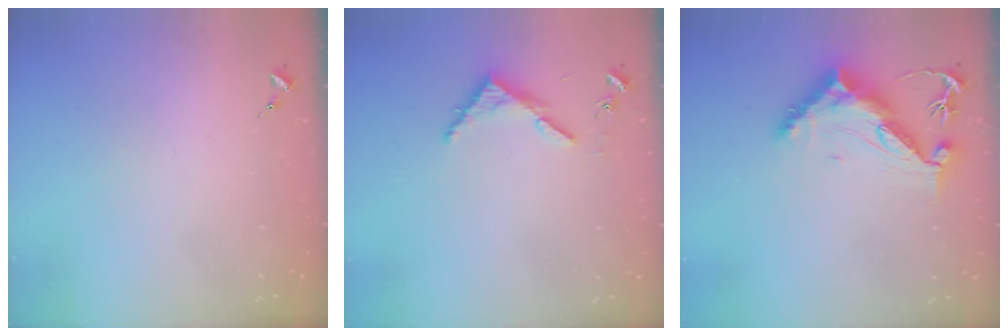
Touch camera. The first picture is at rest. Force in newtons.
{"total": 3.9, "press": 3.9, "slide": 0.3}
{"total": 12.9, "press": 12.8, "slide": 0.9}